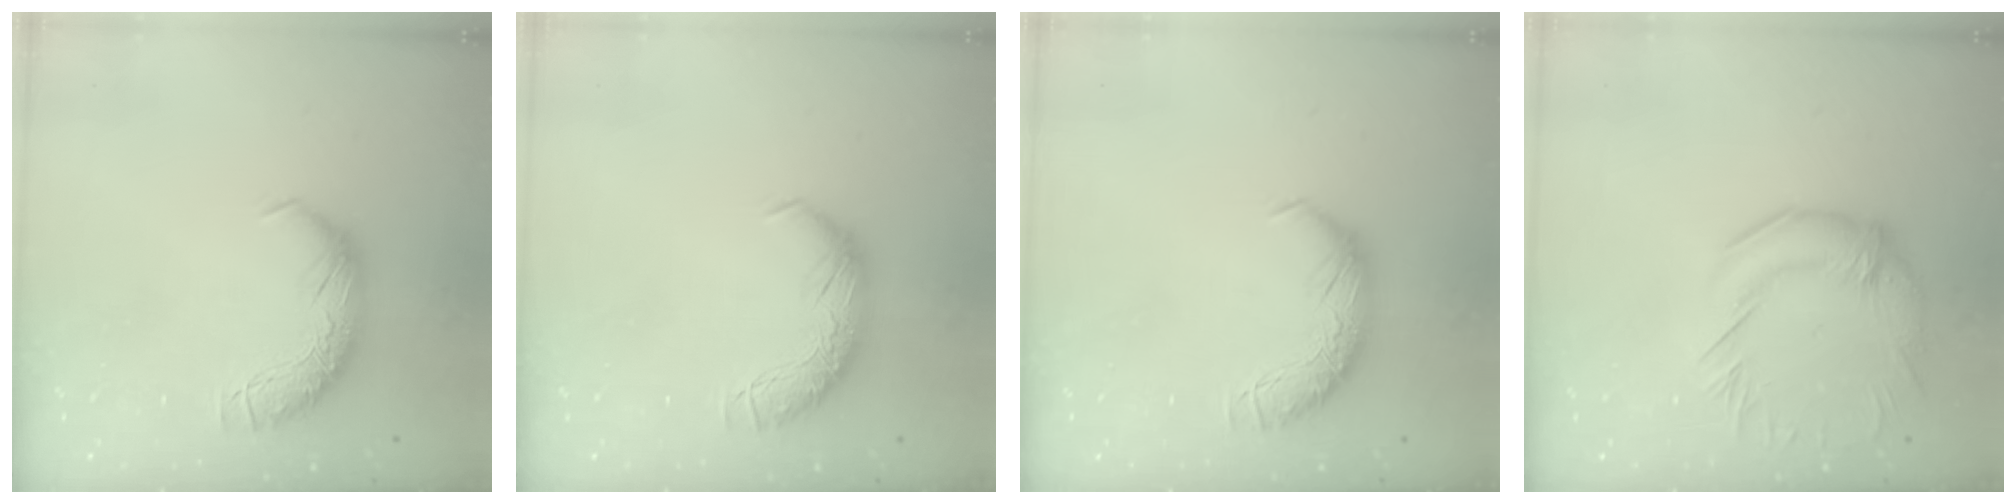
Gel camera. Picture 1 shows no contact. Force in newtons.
{"total": 0.0}
{"total": 0.0}
{"total": 1.1, "press": 0.6, "slide": 1.0}